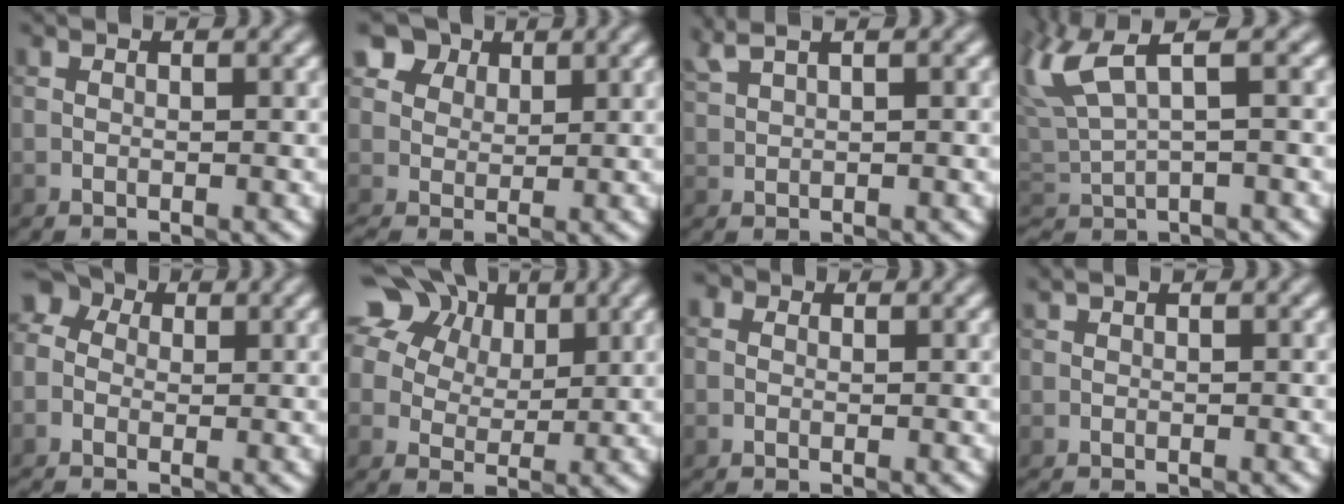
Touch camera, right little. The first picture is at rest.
{"total": 4.4, "force": [2.6, 3.0, 1.9], "torque": [-0.038, 0.011, 0.036]}
{"total": 2.5, "force": [2.0, 0.7, 1.4], "torque": [-0.019, 0.016, 0.033]}
{"total": 5.0, "force": [2.8, 1.2, 4.0], "torque": [-0.099, 0.009, 0.059]}
{"total": 4.0, "force": [-0.5, 3.4, 2.0], "torque": [-0.041, 0.020, -0.027]}
{"total": 12.4, "force": [7.3, 8.1, 5.9], "torque": [-0.112, 0.040, 0.123]}
{"total": 0.8, "force": [-0.1, 0.7, 0.3], "torque": [-0.004, 0.002, -0.011]}
{"total": 0.7, "force": [-0.7, 0.1, 0.1], "torque": [0.005, -0.003, -0.009]}